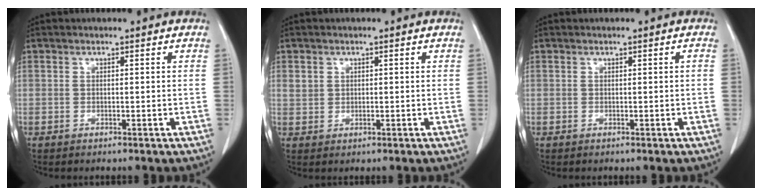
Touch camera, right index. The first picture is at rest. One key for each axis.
{"total": 1.9, "fx": 0.7, "fy": 1.7, "fz": 0.5, "tx": -0.008, "ty": 0.006, "tz": 0.017}
{"total": 0.0}